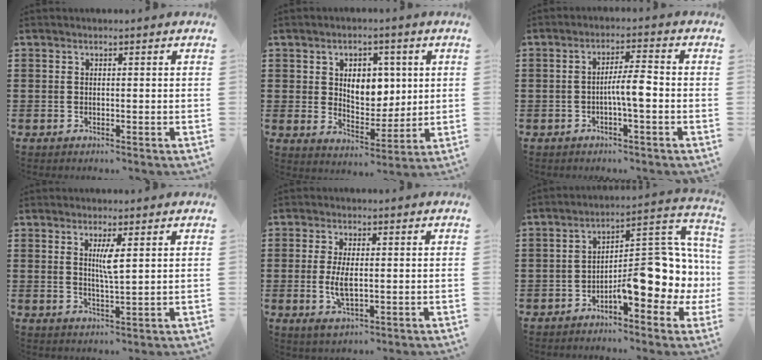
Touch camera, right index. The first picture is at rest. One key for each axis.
{"total": 6.4, "fx": 1.7, "fy": 4.6, "fz": 4.0, "tx": -0.073, "ty": 0.008, "tz": 0.025}
{"total": 4.7, "fx": -0.9, "fy": 0.6, "fz": 4.6, "tx": -0.082, "ty": 0.003, "tz": -0.020}
{"total": 3.2, "fx": 1.1, "fy": 0.3, "fz": 3.0, "tx": -0.061, "ty": 0.001, "tz": 0.016}
{"total": 4.9, "fx": -0.4, "fy": 1.9, "fz": 4.4, "tx": -0.103, "ty": -0.008, "tz": -0.013}
{"total": 10.2, "fx": -2.2, "fy": 3.9, "fz": 9.1, "tx": -0.117, "ty": -0.029, "tz": -0.049}